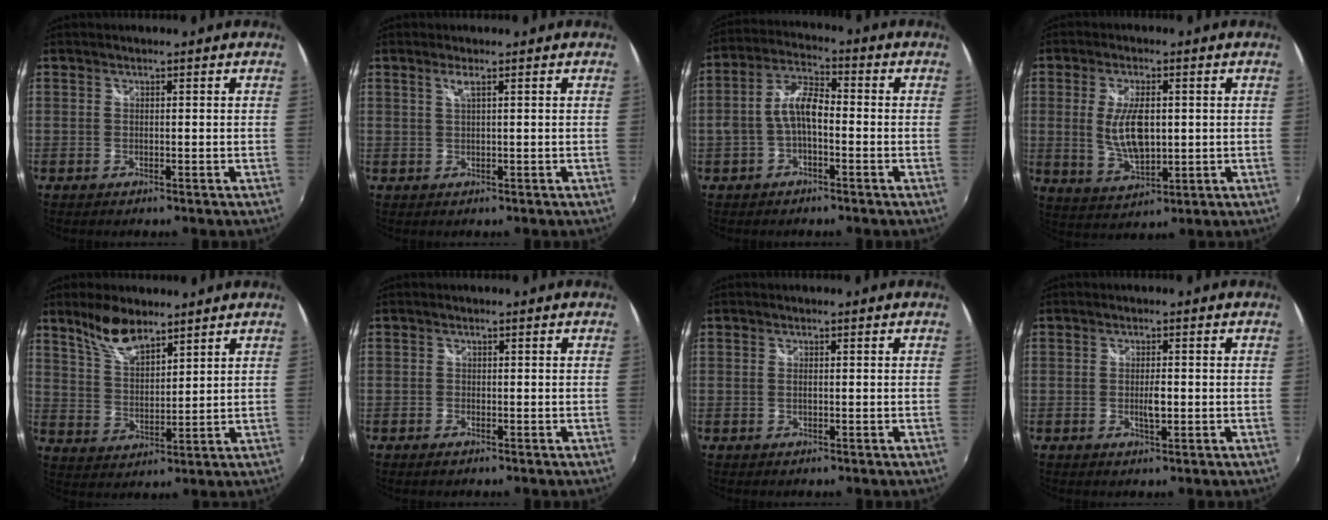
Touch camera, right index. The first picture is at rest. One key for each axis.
{"total": 1.4, "fx": 0.7, "fy": -0.3, "fz": 1.2, "tx": -0.022, "ty": 0.000, "tz": 0.013}
{"total": 7.1, "fx": -1.7, "fy": 3.0, "fz": 6.2, "tx": -0.130, "ty": 0.018, "tz": -0.031}
{"total": 9.3, "fx": 0.5, "fy": 4.2, "fz": 8.2, "tx": -0.156, "ty": -0.006, "tz": 0.016}
{"total": 8.5, "fx": 6.5, "fy": 3.0, "fz": 4.5, "tx": -0.085, "ty": 0.010, "tz": 0.131}
{"total": 1.0, "fx": -0.7, "fy": 0.6, "fz": 0.4, "tx": -0.008, "ty": -0.004, "tz": -0.015}
{"total": 1.0, "fx": 0.1, "fy": 0.4, "fz": 0.9, "tx": -0.018, "ty": -0.001, "tz": 0.000}
{"total": 2.9, "fx": -0.4, "fy": 1.0, "fz": 2.7, "tx": -0.045, "ty": -0.004, "tz": -0.006}